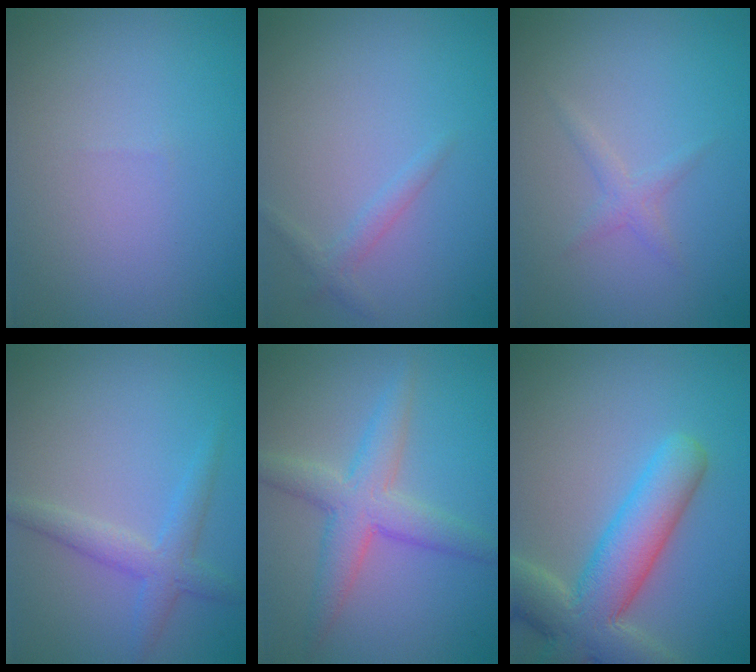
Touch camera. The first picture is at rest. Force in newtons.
{"total": 1.1, "press": 1.1, "slide": 0.0}
{"total": 1.2, "press": 1.2, "slide": 0.0}
{"total": 2.7, "press": 2.7, "slide": 0.1}
{"total": 4.4, "press": 4.4, "slide": 0.2}
{"total": 7.7, "press": 7.7, "slide": 0.7}